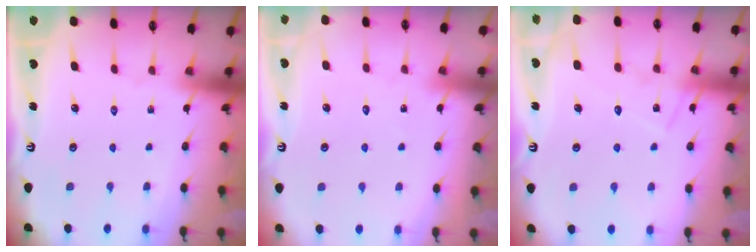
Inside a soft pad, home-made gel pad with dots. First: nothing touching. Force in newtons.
{"total": 5.8, "press": 5.7, "slide": 0.5}
{"total": 11.1, "press": 11.1, "slide": 0.9}